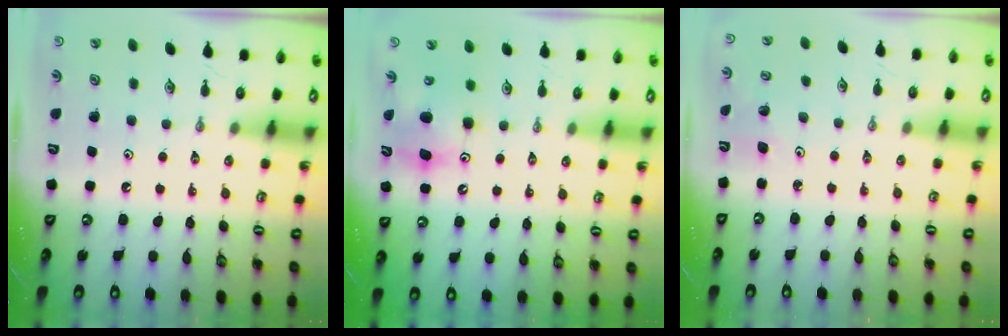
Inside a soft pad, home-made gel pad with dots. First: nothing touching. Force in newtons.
{"total": 8.0, "press": 8.0, "slide": 0.3}
{"total": 2.4, "press": 2.2, "slide": 1.0}